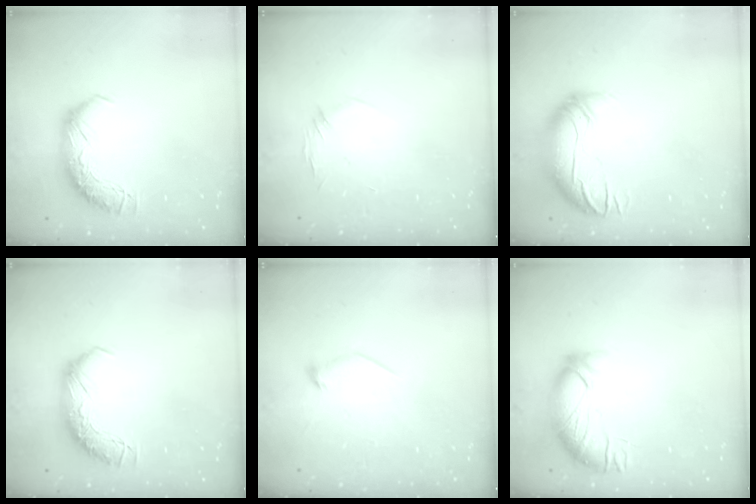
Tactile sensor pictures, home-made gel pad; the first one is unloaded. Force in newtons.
{"total": 7.6, "press": 7.6, "slide": 0.7}
{"total": 2.9, "press": 0.3, "slide": 2.9}
{"total": 0.0}
{"total": 7.9, "press": 7.9, "slide": 0.9}
{"total": 3.7, "press": 2.8, "slide": 2.5}